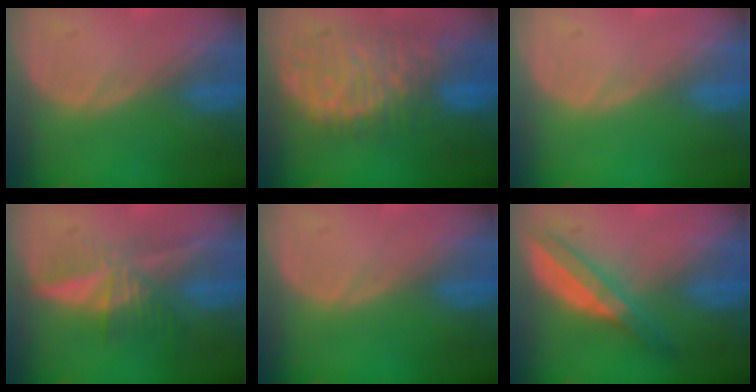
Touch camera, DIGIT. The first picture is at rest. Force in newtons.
{"total": 11.0, "press": 9.6, "slide": 5.4}
{"total": 0.0}
{"total": 5.8, "press": 5.5, "slide": 2.0}
{"total": 0.0}
{"total": 6.2, "press": 5.4, "slide": 3.1}